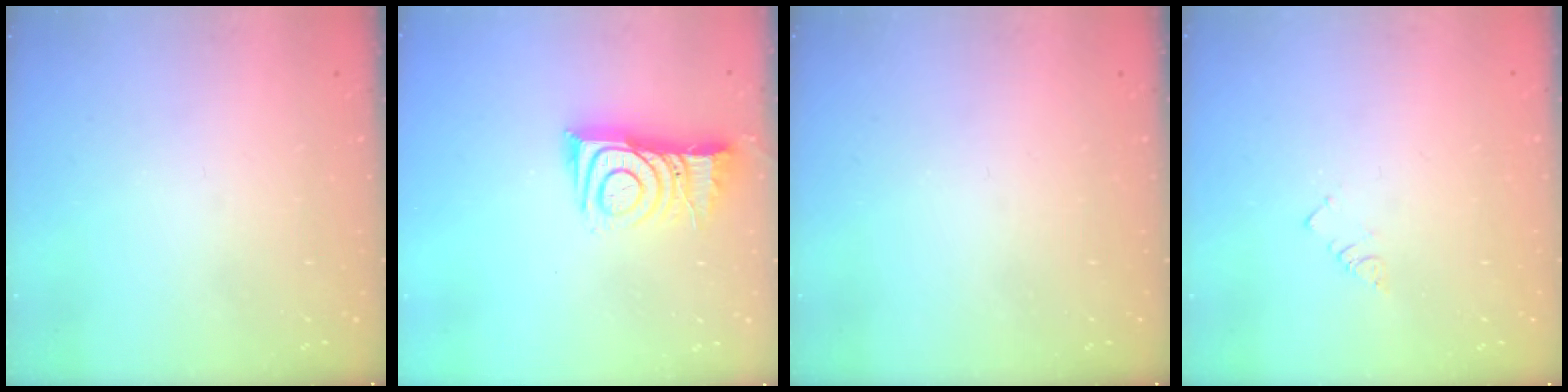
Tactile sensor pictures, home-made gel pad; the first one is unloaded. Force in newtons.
{"total": 10.9, "press": 10.9, "slide": 0.9}
{"total": 0.0}
{"total": 2.9, "press": 2.9, "slide": 0.4}